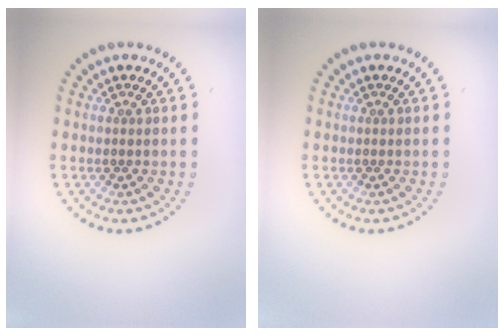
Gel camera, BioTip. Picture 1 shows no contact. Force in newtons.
{"total": 0.0}